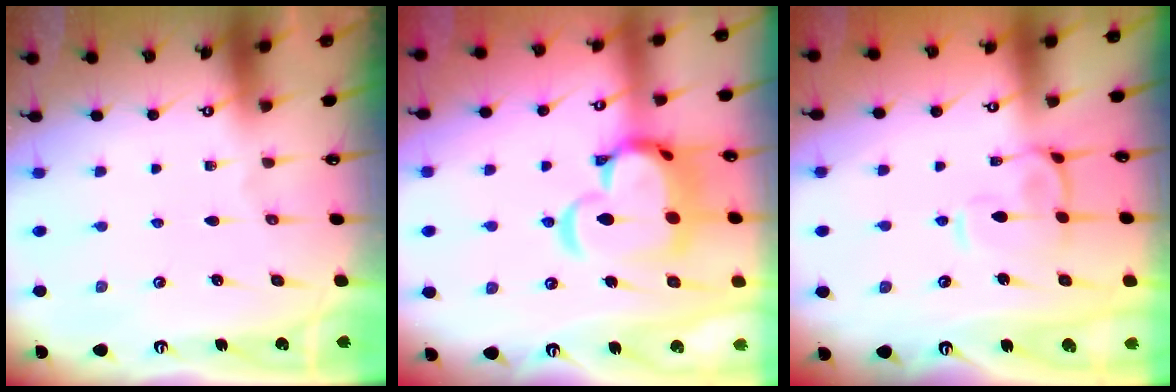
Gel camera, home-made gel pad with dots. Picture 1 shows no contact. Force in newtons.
{"total": 11.0, "press": 10.9, "slide": 1.3}
{"total": 3.7, "press": 3.5, "slide": 1.1}